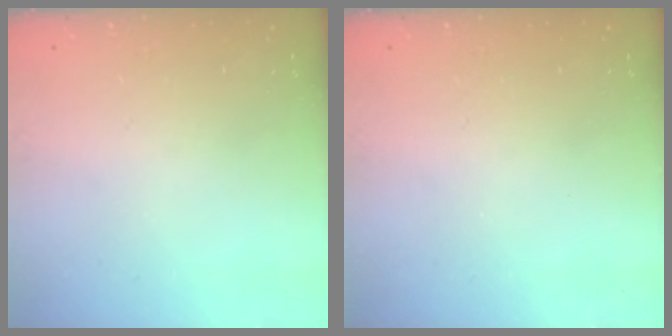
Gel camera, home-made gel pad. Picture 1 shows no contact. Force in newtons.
{"total": 0.0}